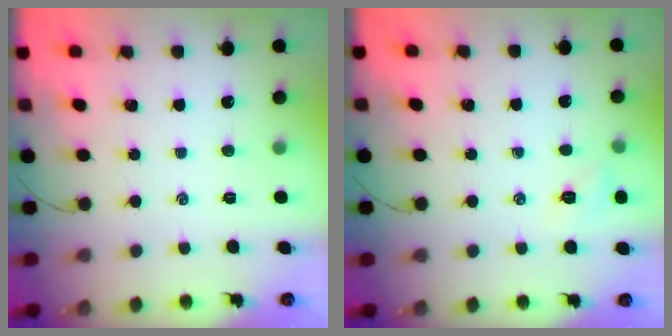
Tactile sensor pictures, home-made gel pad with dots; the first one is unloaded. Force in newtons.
{"total": 4.9, "press": 4.7, "slide": 1.2}